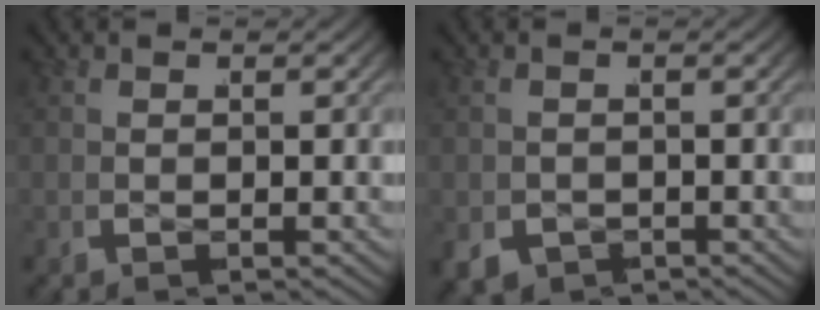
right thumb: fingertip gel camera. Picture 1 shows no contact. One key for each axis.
{"total": 2.2, "fx": -1.0, "fy": 1.9, "fz": 0.5, "tx": -0.013, "ty": -0.006, "tz": -0.010}